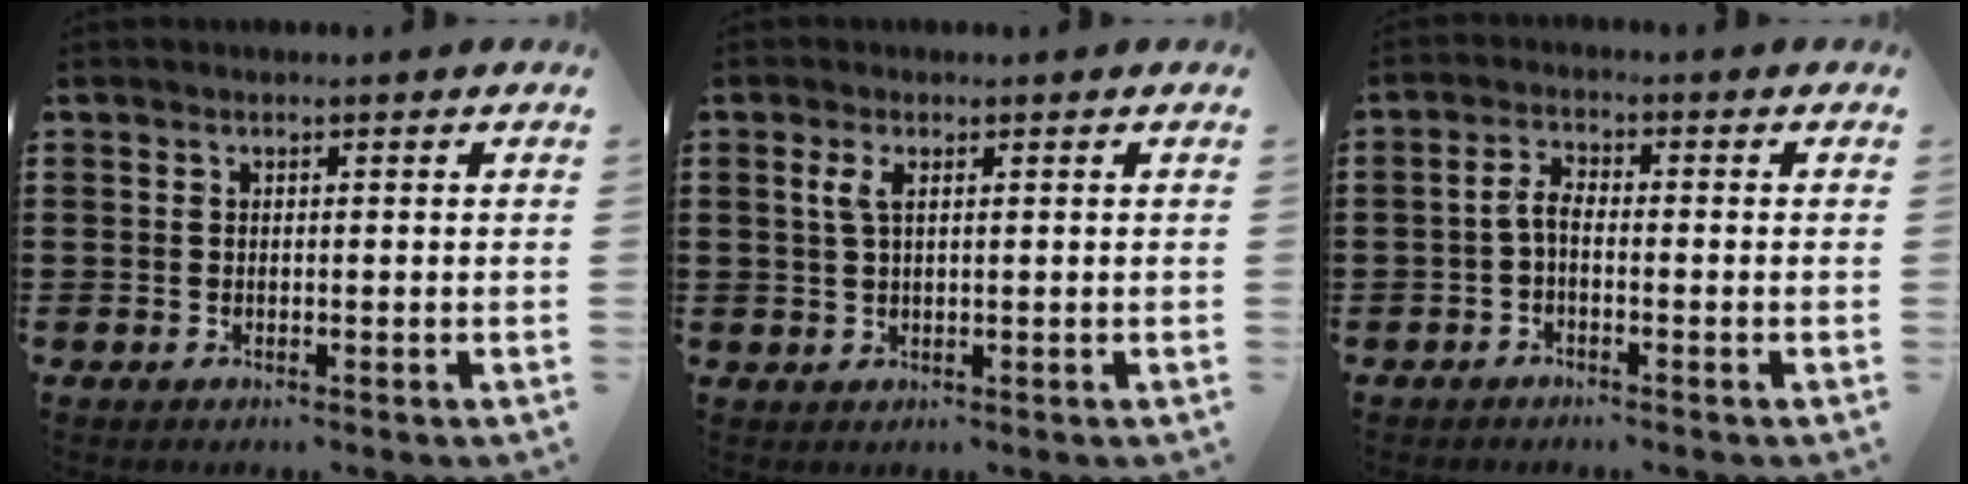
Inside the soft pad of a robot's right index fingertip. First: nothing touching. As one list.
[{"total": 2.4, "force": [0.8, 0.9, 2.1], "torque": [-0.046, 0.008, 0.011]}, {"total": 2.6, "force": [-1.1, 1.0, 2.2], "torque": [-0.057, 0.001, -0.027]}]